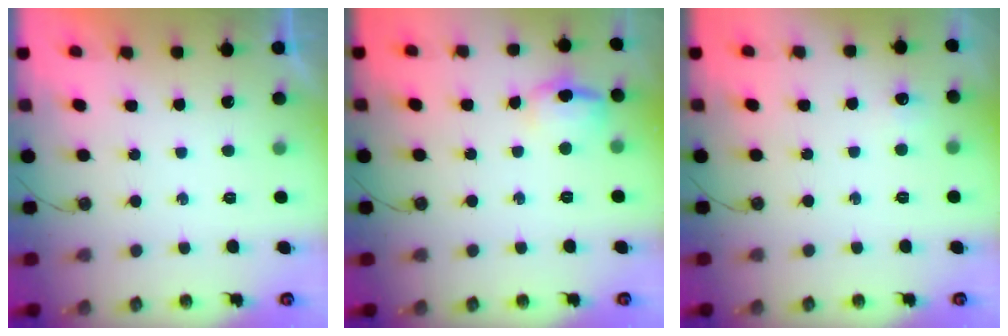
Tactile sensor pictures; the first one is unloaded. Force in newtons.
{"total": 10.6, "press": 10.5, "slide": 1.5}
{"total": 4.9, "press": 4.9, "slide": 0.7}